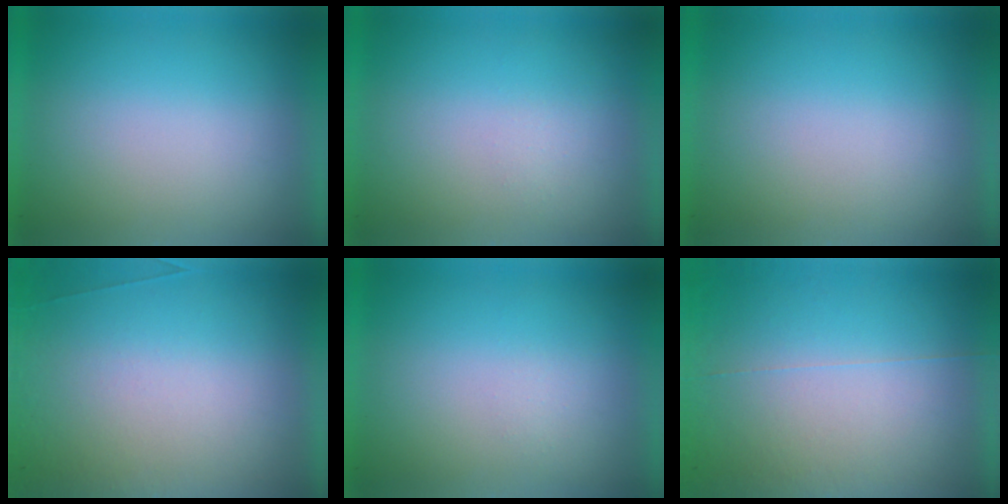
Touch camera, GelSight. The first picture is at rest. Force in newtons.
{"total": 1.3}
{"total": 0.0}
{"total": 6.8}
{"total": 1.3}
{"total": 6.8}